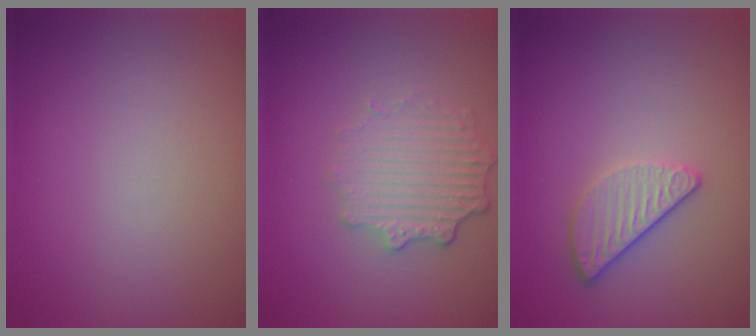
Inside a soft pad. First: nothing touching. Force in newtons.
{"total": 3.6, "press": 2.8, "slide": 2.2}
{"total": 2.6, "press": 2.3, "slide": 1.3}